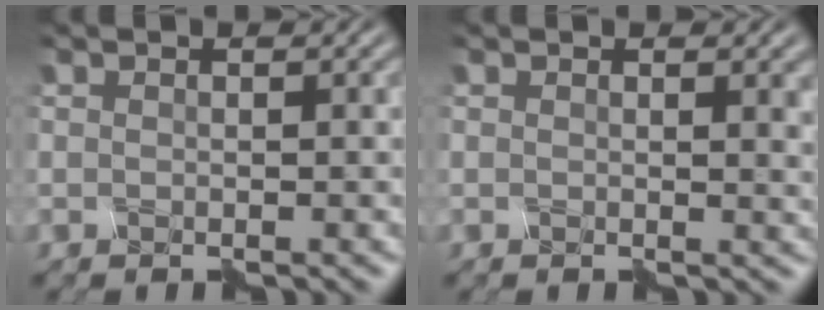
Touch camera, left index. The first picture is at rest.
{"total": 2.0, "force": [0.9, 0.6, 1.7], "torque": [-0.019, 0.003, 0.016]}